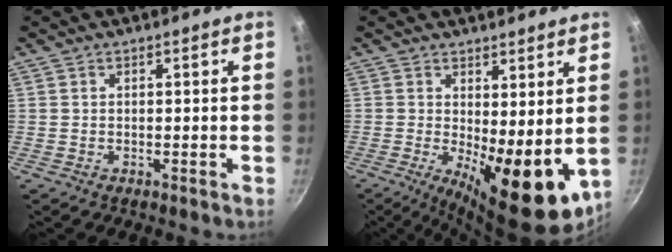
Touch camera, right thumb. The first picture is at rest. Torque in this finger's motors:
{"motor_torque": [1.78, 3.01, 0.22, -0.08, 0.13]}